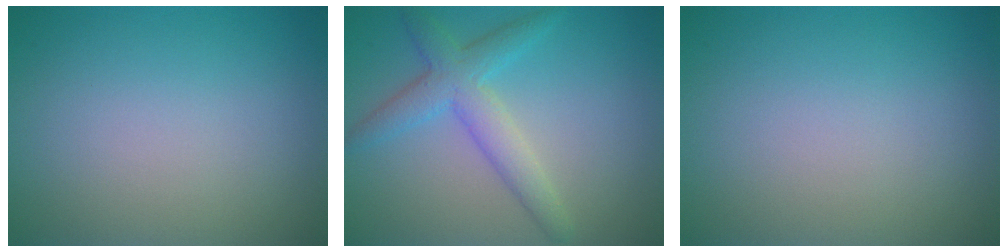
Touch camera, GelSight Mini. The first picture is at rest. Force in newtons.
{"total": 3.9, "press": 3.9, "slide": 0.1}
{"total": 0.0}